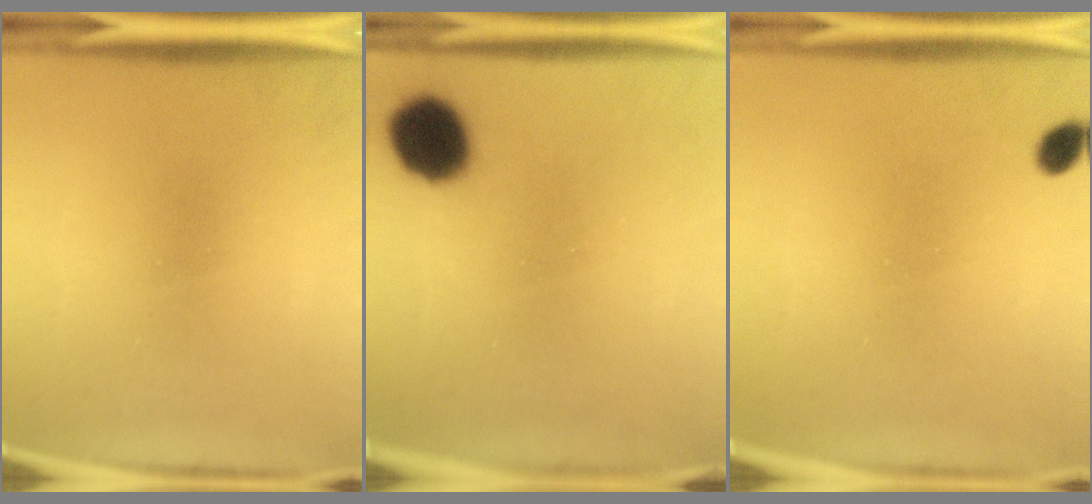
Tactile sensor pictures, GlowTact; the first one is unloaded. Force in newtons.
{"total": 11.0}
{"total": 2.1}